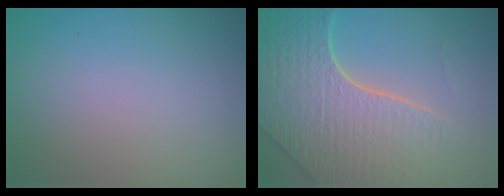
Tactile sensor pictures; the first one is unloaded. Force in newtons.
{"total": 8.1, "press": 5.7, "slide": 5.7}